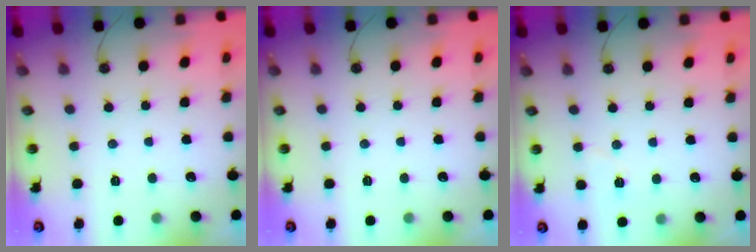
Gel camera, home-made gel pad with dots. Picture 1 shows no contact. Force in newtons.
{"total": 0.0}
{"total": 4.4, "press": 3.8, "slide": 2.2}